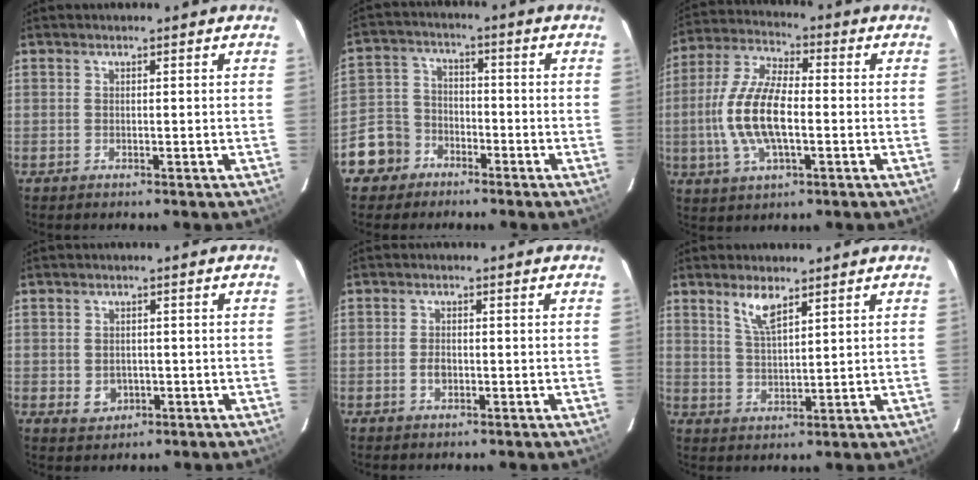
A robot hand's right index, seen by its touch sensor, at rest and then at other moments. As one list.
[{"total": 8.4, "force": [-5.0, 6.6, 1.3], "torque": [-0.046, 0.029, -0.092]}, {"total": 13.5, "force": [-2.0, 5.5, 12.2], "torque": [-0.256, 0.003, -0.039]}, {"total": 3.5, "force": [-0.6, 3.1, 1.6], "torque": [-0.031, 0.001, 0.000]}, {"total": 2.0, "force": [-0.6, 1.3, 1.4], "torque": [-0.028, 0.002, -0.010]}, {"total": 5.1, "force": [3.5, 1.4, 3.4], "torque": [-0.067, -0.002, 0.070]}]